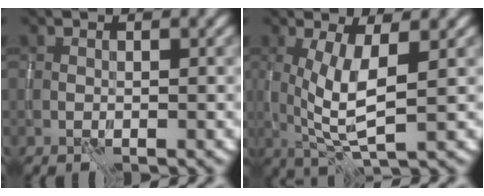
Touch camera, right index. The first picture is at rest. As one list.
[{"total": 5.0, "force": [0.5, 1.3, 4.8], "torque": [-0.099, -0.009, 0.013]}]